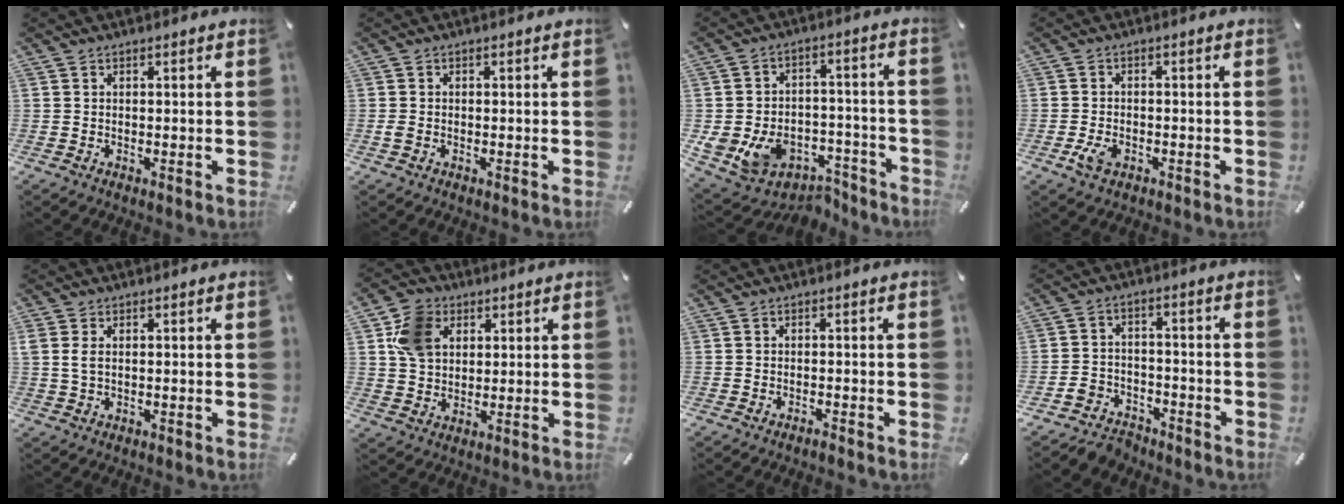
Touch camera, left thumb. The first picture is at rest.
{"total": 0.9, "force": [-0.3, 0.5, 0.7], "torque": [-0.013, 0.001, -0.005]}
{"total": 11.0, "force": [-4.8, 9.1, 3.8], "torque": [-0.055, 0.022, -0.073]}
{"total": 3.6, "force": [-1.7, 2.2, 2.3], "torque": [-0.058, 0.001, -0.034]}
{"total": 2.5, "force": [0.7, 1.5, 1.8], "torque": [-0.039, 0.003, 0.012]}
{"total": 9.9, "force": [3.7, 7.9, 4.6], "torque": [-0.107, 0.017, 0.074]}
{"total": 1.1, "force": [-1.0, 0.2, 0.4], "torque": [-0.011, -0.002, -0.018]}
{"total": 6.2, "force": [-5.1, 3.3, 0.9], "torque": [-0.011, 0.031, -0.099]}